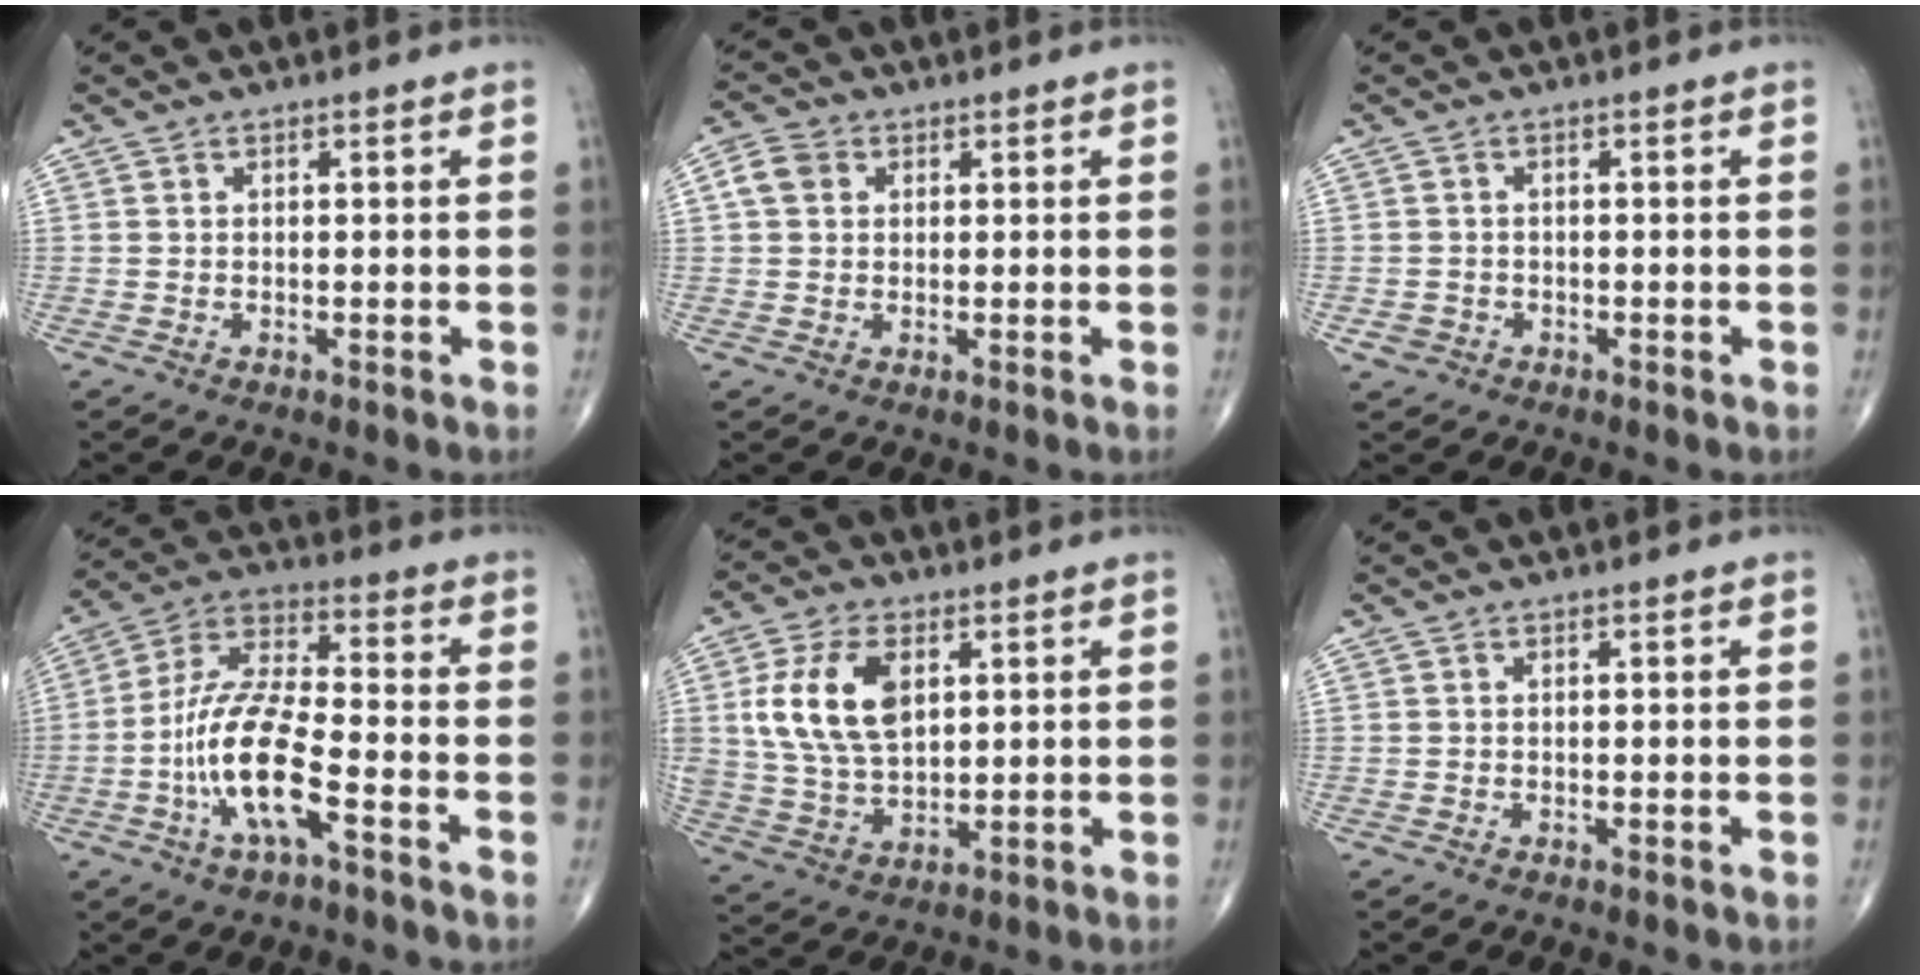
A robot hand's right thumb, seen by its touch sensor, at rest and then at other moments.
{"total": 4.0, "force": [1.0, 3.2, 2.0], "torque": [-0.032, 0.008, 0.015]}
{"total": 1.8, "force": [-0.9, 1.6, 0.3], "torque": [0.000, 0.007, -0.015]}
{"total": 14.1, "force": [-5.0, 4.2, 12.5], "torque": [-0.259, 0.037, -0.097]}
{"total": 13.5, "force": [3.6, 7.9, 10.3], "torque": [-0.195, -0.006, 0.074]}
{"total": 0.0}